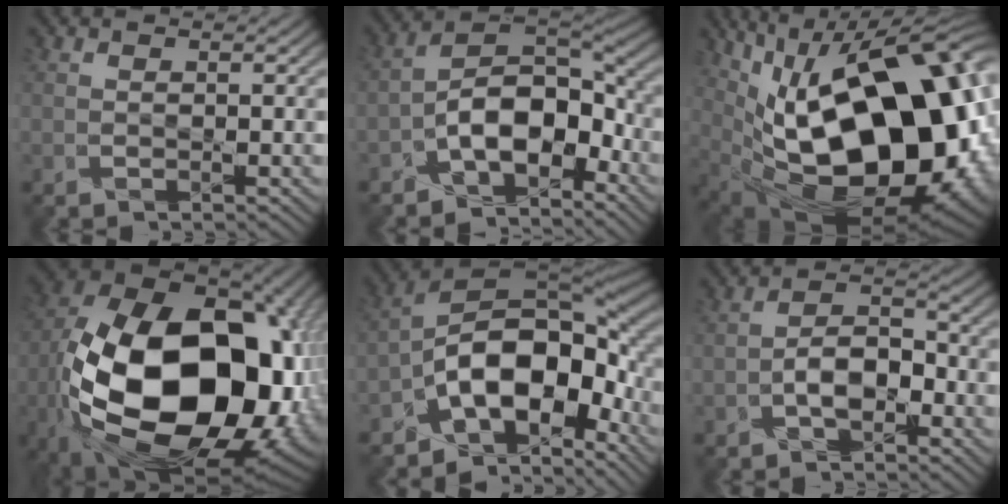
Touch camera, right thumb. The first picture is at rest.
{"total": 9.3, "force": [-4.5, 4.6, 6.6], "torque": [-0.106, 0.010, -0.097]}
{"total": 22.9, "force": [2.1, 12.6, 19.0], "torque": [-0.314, 0.004, 0.055]}
{"total": 24.1, "force": [-4.2, 15.3, 18.2], "torque": [-0.402, -0.059, -0.028]}
{"total": 14.4, "force": [-5.8, 7.7, 10.7], "torque": [-0.174, -0.012, -0.113]}
{"total": 4.9, "force": [-2.2, 2.6, 3.5], "torque": [-0.058, 0.013, -0.043]}